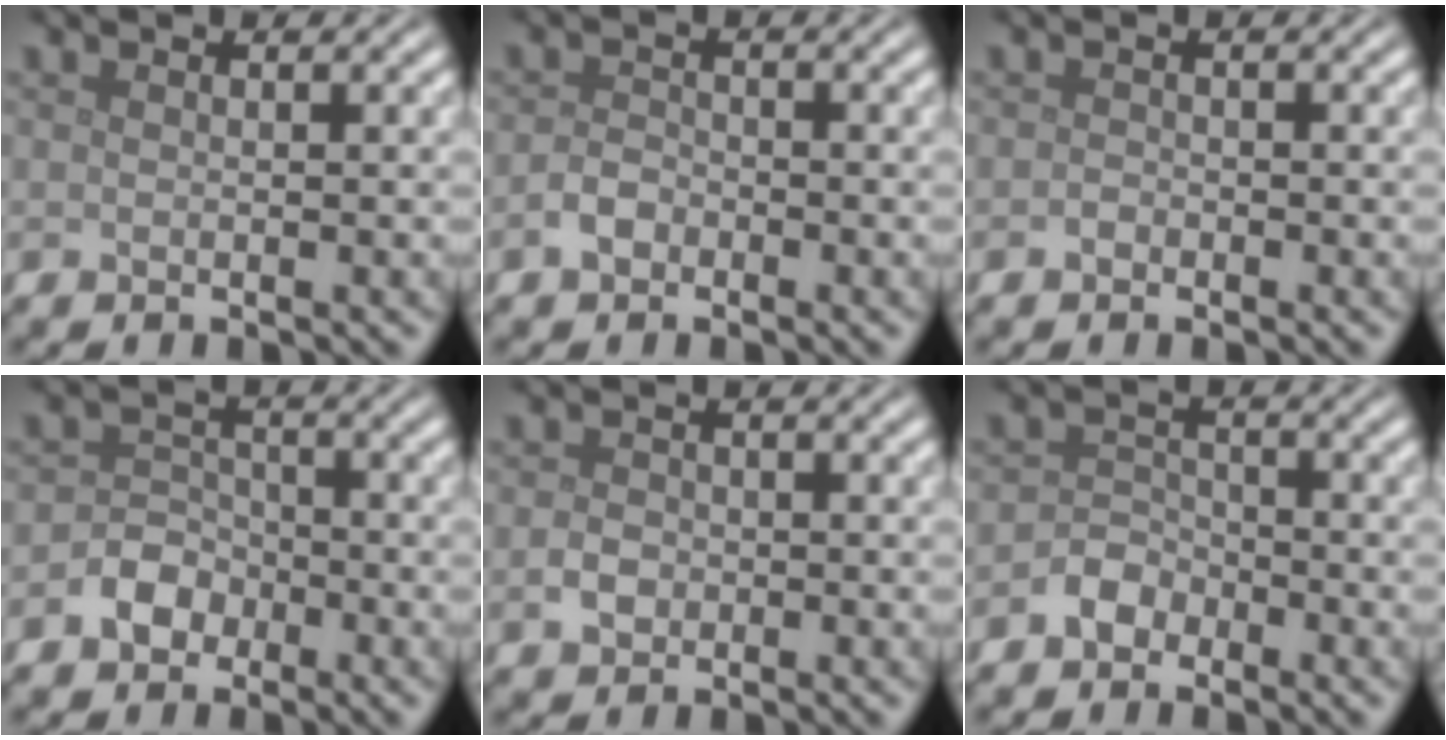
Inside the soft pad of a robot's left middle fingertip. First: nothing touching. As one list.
[{"total": 1.7, "force": [-1.0, 1.0, 0.8], "torque": [-0.014, 0.004, -0.024]}, {"total": 0.7, "force": [-0.4, 0.5, 0.2], "torque": [-0.004, -0.001, -0.009]}, {"total": 2.5, "force": [-1.3, 1.9, 0.8], "torque": [-0.008, 0.008, -0.028]}, {"total": 1.6, "force": [-0.5, 1.3, 0.8], "torque": [-0.014, 0.000, -0.014]}, {"total": 2.0, "force": [-1.3, 1.4, 0.5], "torque": [-0.006, 0.010, -0.029]}]